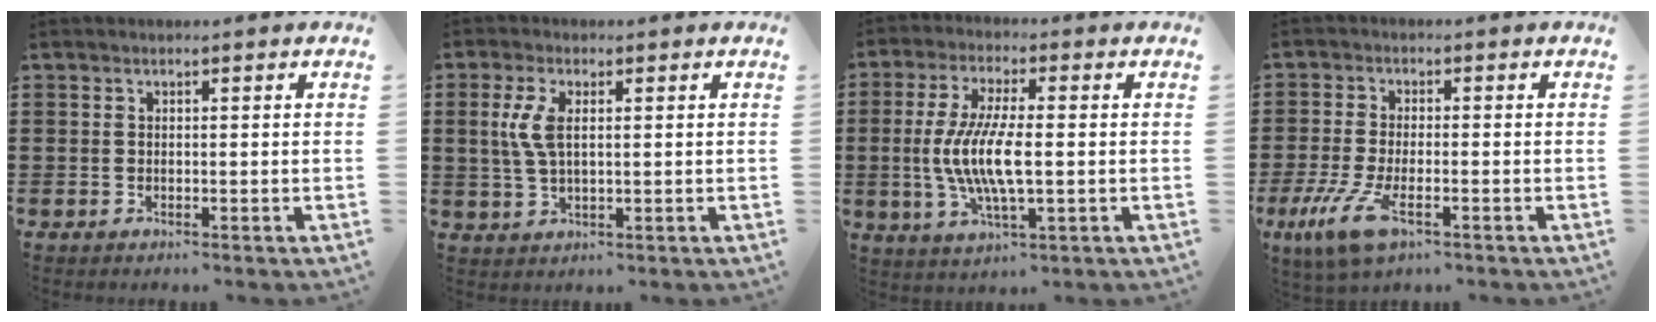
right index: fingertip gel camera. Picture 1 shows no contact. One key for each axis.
{"total": 4.9, "fx": 1.1, "fy": 2.0, "fz": 4.3, "tx": -0.106, "ty": 0.002, "tz": 0.013}
{"total": 8.6, "fx": -0.8, "fy": 2.3, "fz": 8.2, "tx": -0.173, "ty": -0.009, "tz": -0.021}
{"total": 6.8, "fx": -3.5, "fy": 1.7, "fz": 5.6, "tx": -0.139, "ty": -0.024, "tz": -0.066}